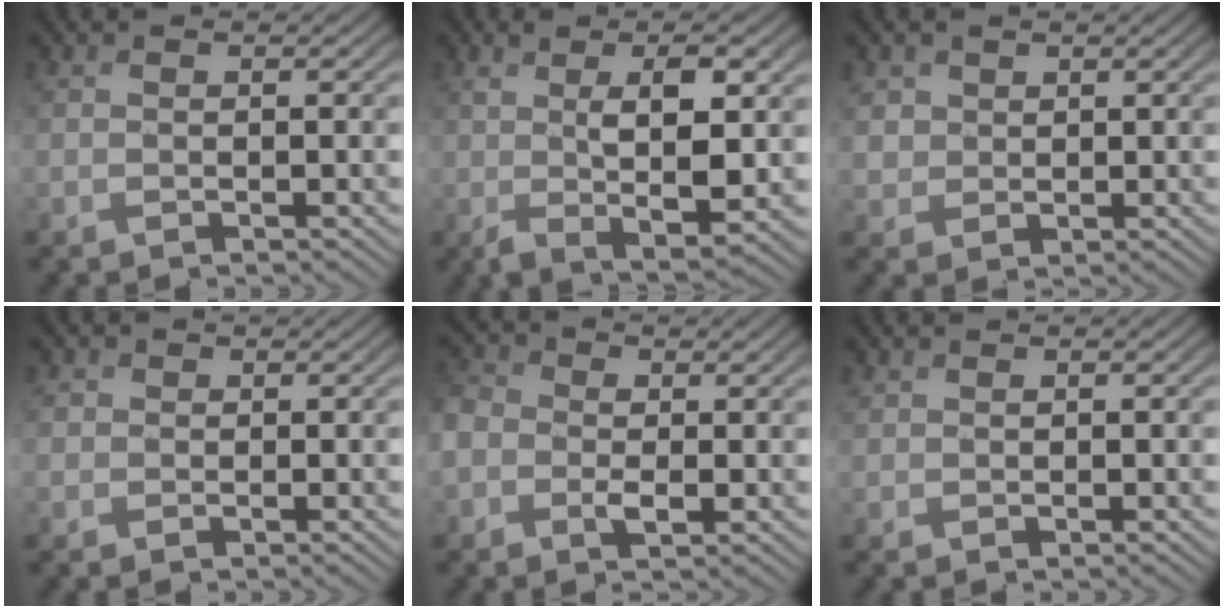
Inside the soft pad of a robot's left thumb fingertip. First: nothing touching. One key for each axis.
{"total": 7.2, "fx": 1.2, "fy": 2.4, "fz": 6.7, "tx": -0.130, "ty": -0.008, "tz": 0.024}
{"total": 2.6, "fx": 1.2, "fy": 2.3, "fz": 0.5, "tx": -0.025, "ty": -0.004, "tz": 0.025}
{"total": 1.5, "fx": 0.3, "fy": 1.5, "fz": 0.2, "tx": -0.001, "ty": -0.001, "tz": 0.003}
{"total": 5.8, "fx": -0.9, "fy": 4.2, "fz": 3.9, "tx": -0.101, "ty": 0.001, "tz": -0.030}
{"total": 0.8, "fx": 0.7, "fy": 0.3, "fz": 0.1, "tx": -0.004, "ty": 0.000, "tz": 0.017}